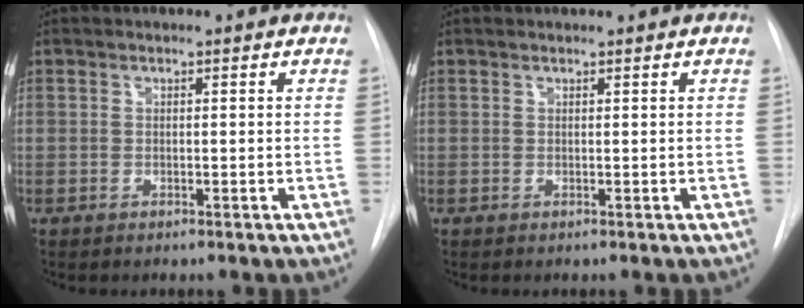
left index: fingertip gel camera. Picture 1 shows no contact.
{"total": 1.2, "force": [1.2, -0.1, 0.2], "torque": [-0.006, 0.014, 0.020]}